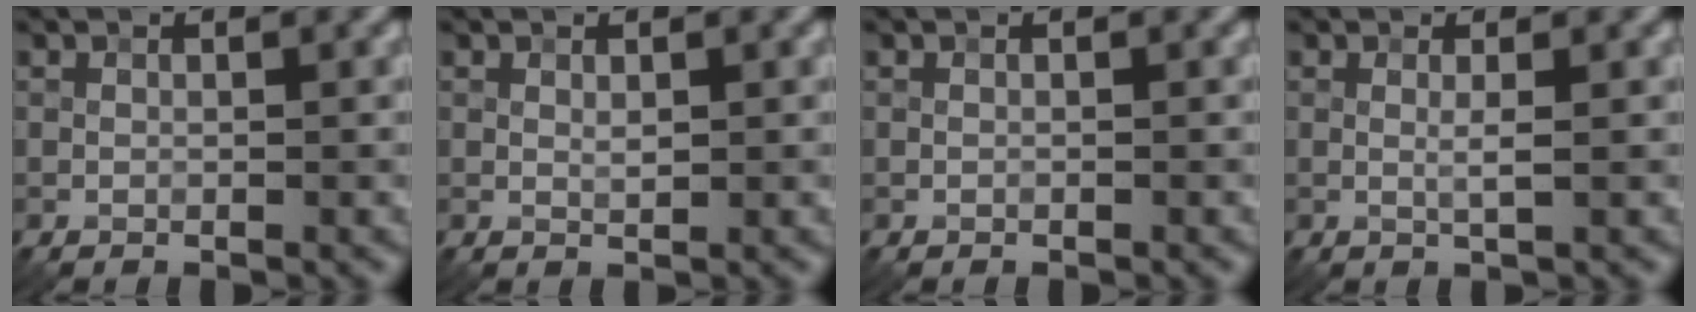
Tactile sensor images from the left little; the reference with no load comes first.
{"total": 0.7, "force": [0.2, 0.3, 0.6], "torque": [-0.012, 0.000, 0.004]}
{"total": 0.0}
{"total": 1.2, "force": [0.2, 0.1, 1.1], "torque": [-0.022, 0.002, -0.002]}